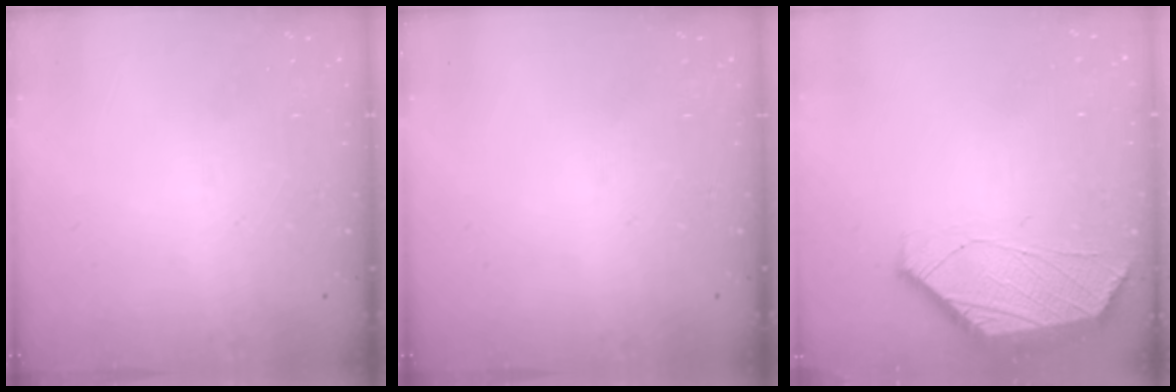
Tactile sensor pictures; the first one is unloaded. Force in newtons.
{"total": 0.0}
{"total": 1.0, "press": 0.9, "slide": 0.5}